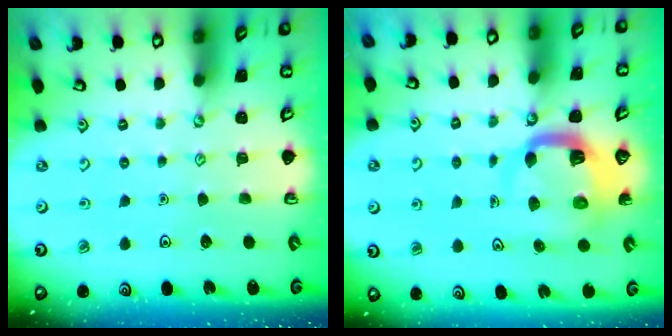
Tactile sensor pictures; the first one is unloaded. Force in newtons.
{"total": 6.4, "press": 6.4, "slide": 0.9}